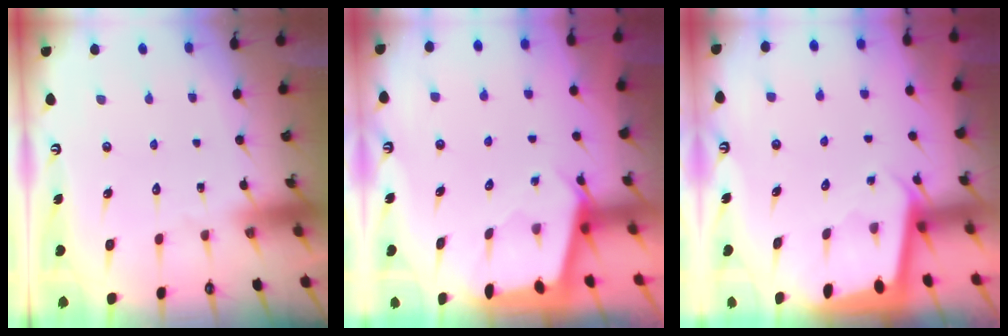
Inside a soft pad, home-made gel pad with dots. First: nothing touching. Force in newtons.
{"total": 2.5, "press": 2.5, "slide": 0.3}
{"total": 1.8, "press": 1.8, "slide": 0.1}